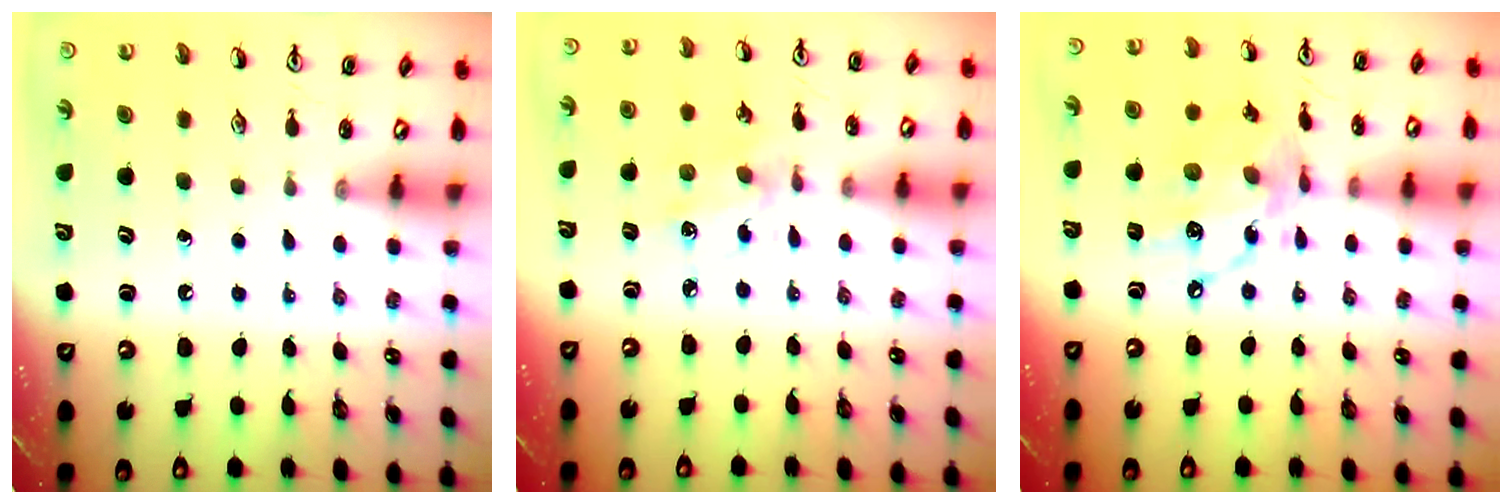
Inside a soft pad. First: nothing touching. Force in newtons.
{"total": 3.3, "press": 3.3, "slide": 0.7}
{"total": 15.2, "press": 15.2, "slide": 0.9}